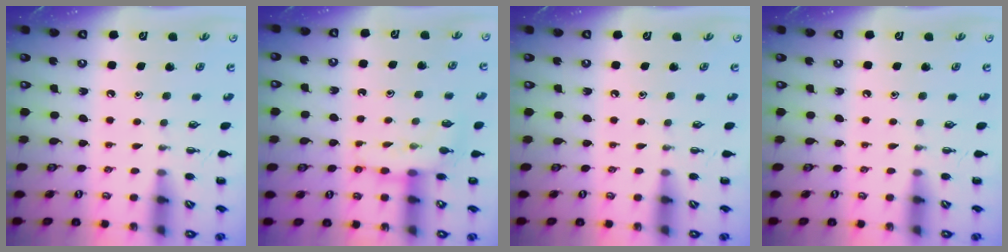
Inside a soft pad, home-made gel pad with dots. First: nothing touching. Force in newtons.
{"total": 8.3, "press": 8.3, "slide": 1.0}
{"total": 0.0}
{"total": 0.0}